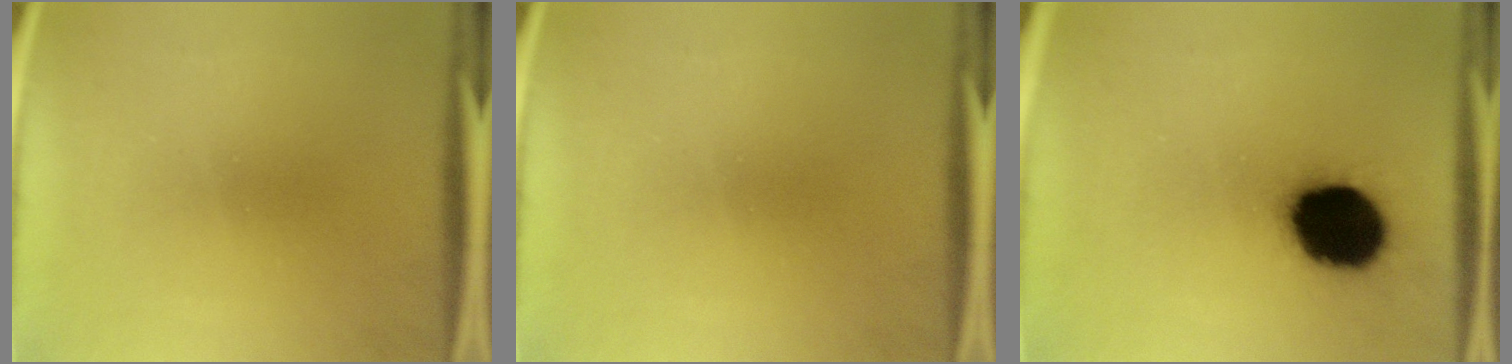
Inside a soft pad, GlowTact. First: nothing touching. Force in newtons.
{"total": 0.0}
{"total": 18.1}